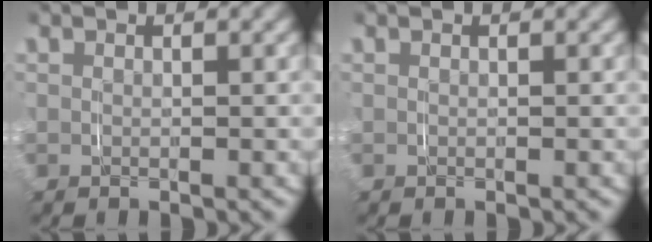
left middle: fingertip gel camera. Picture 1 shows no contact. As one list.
[{"total": 0.0}]